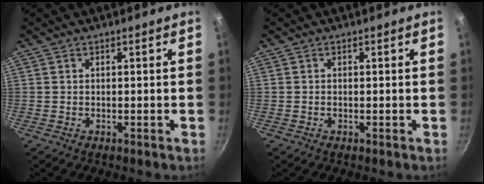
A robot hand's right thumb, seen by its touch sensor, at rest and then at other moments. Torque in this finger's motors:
{"motor_torque": [-0.53, -0.09, -0.42, -0.02, -0.06]}